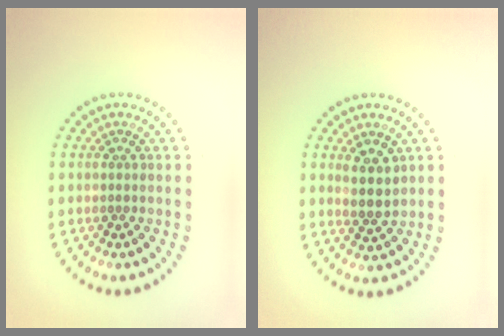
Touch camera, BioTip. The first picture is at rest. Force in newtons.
{"total": 2.7, "press": 2.5, "slide": 1.1}